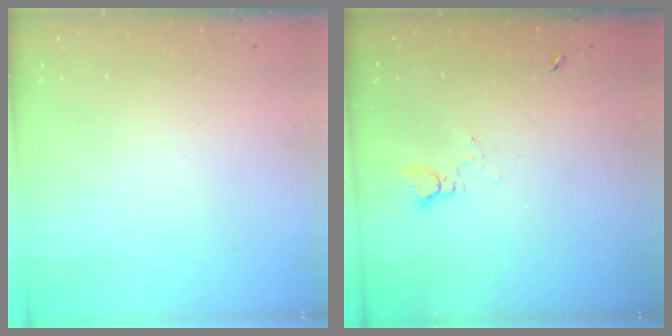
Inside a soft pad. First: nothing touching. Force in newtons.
{"total": 2.1, "press": 2.1, "slide": 0.3}